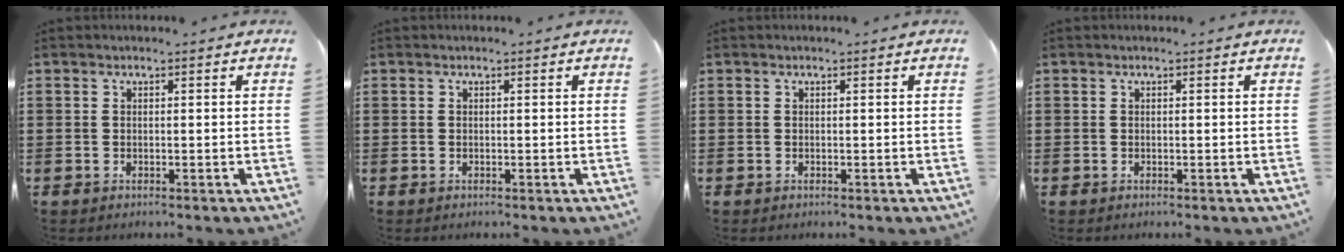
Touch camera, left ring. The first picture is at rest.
{"total": 0.0}
{"total": 0.0}
{"total": 0.0}